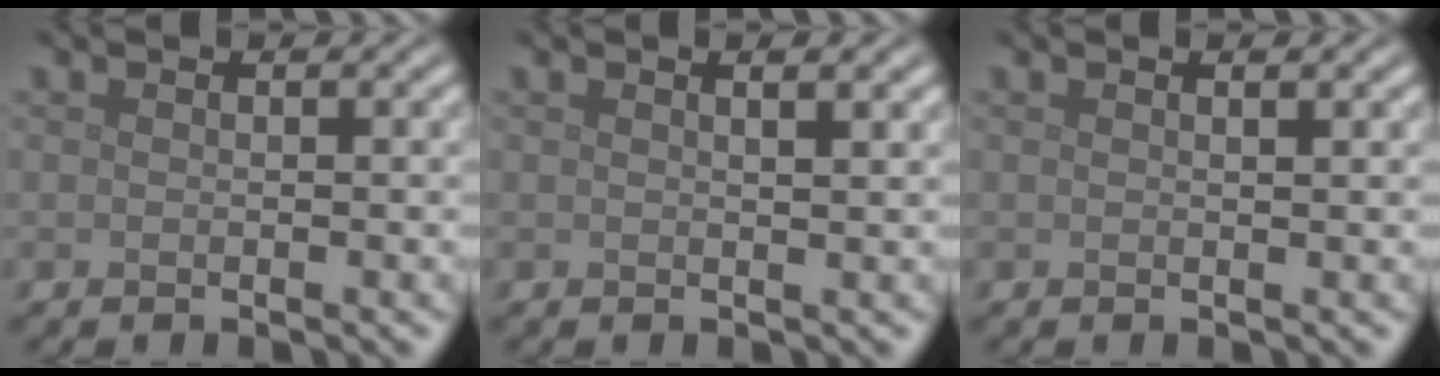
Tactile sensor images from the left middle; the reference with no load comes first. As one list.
[{"total": 1.7, "force": [1.0, 0.5, 1.3], "torque": [-0.014, 0.005, 0.006]}, {"total": 0.7, "force": [0.5, 0.2, 0.5], "torque": [-0.005, 0.004, 0.007]}]